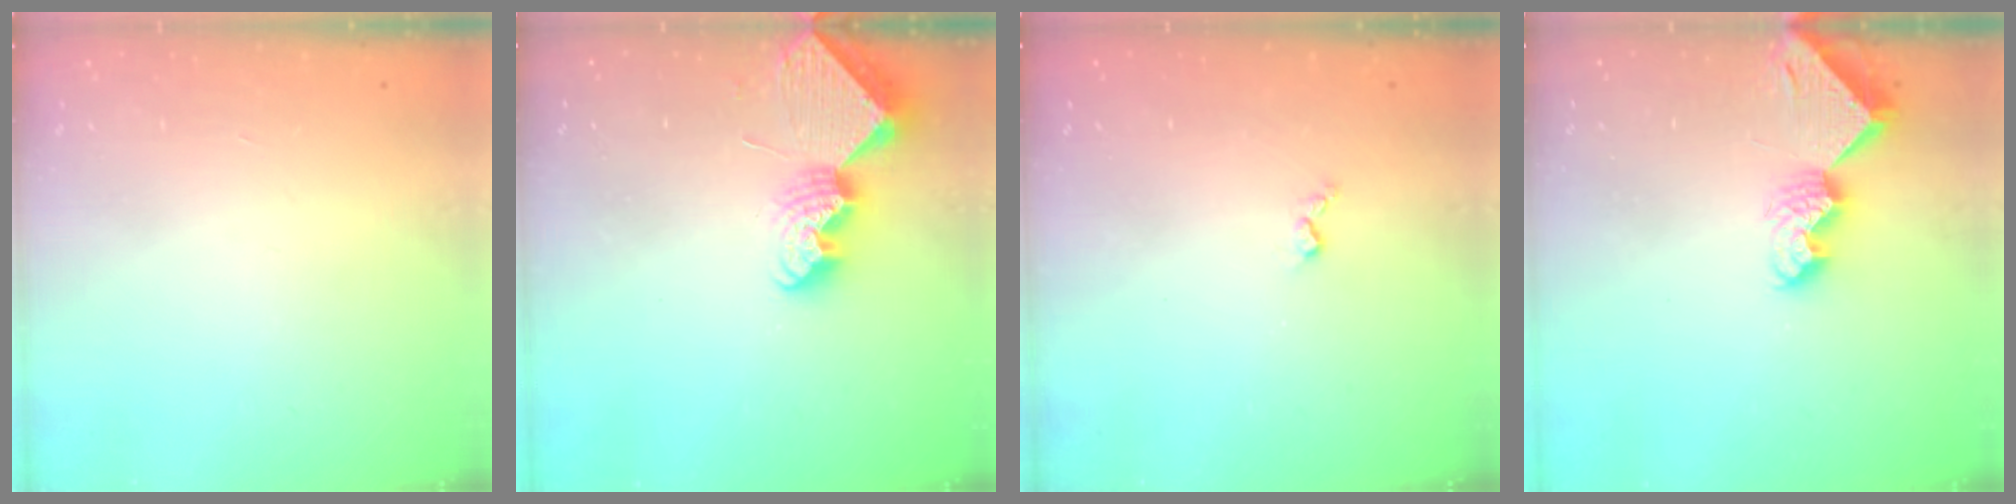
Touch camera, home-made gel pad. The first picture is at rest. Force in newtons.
{"total": 8.2, "press": 8.2, "slide": 0.4}
{"total": 3.0, "press": 3.0, "slide": 0.6}
{"total": 10.0, "press": 9.9, "slide": 1.1}